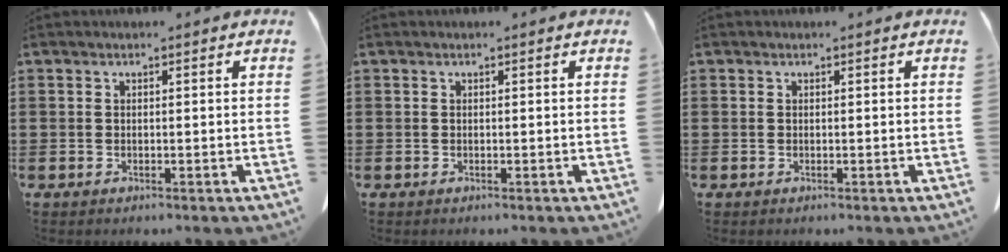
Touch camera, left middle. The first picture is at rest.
{"total": 0.0}
{"total": 0.0}